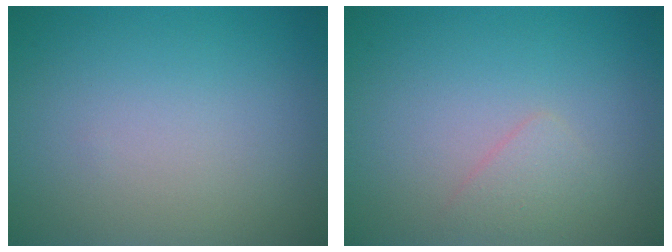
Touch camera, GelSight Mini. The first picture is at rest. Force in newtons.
{"total": 1.3, "press": 1.3, "slide": 0.1}